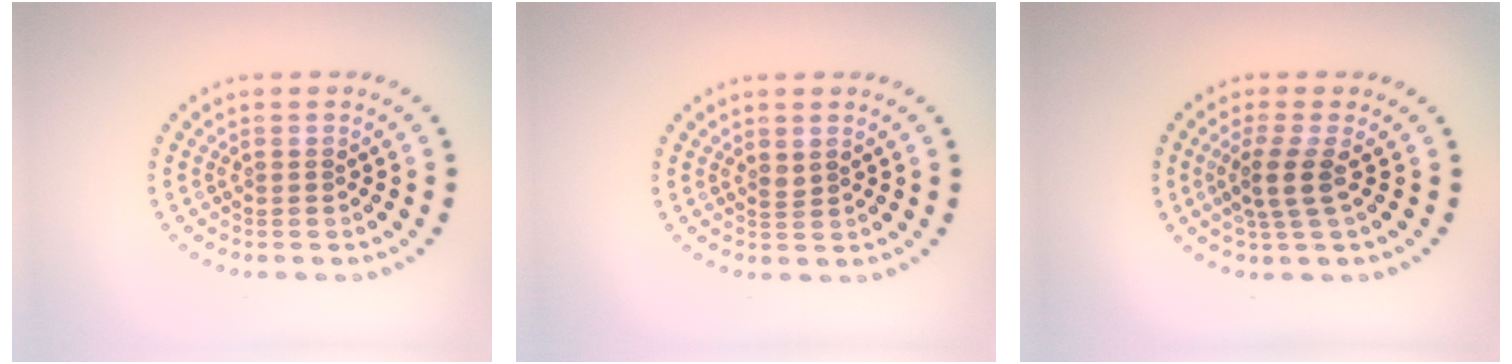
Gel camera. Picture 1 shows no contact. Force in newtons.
{"total": 0.6, "press": 0.5, "slide": 0.4}
{"total": 2.5, "press": 2.0, "slide": 1.5}